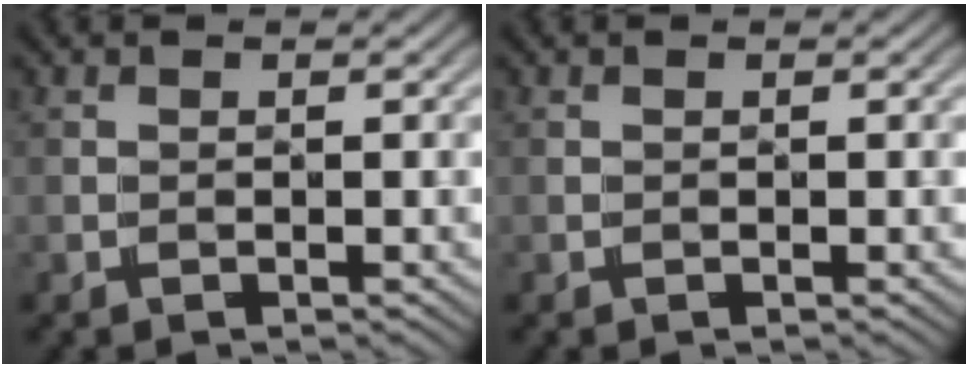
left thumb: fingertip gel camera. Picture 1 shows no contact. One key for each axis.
{"total": 0.0}